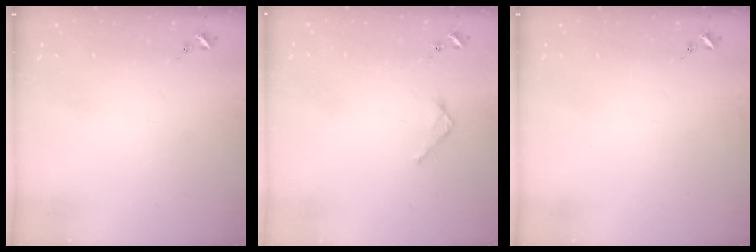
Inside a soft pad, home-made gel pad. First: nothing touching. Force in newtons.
{"total": 2.7, "press": 2.7, "slide": 0.2}
{"total": 0.0}